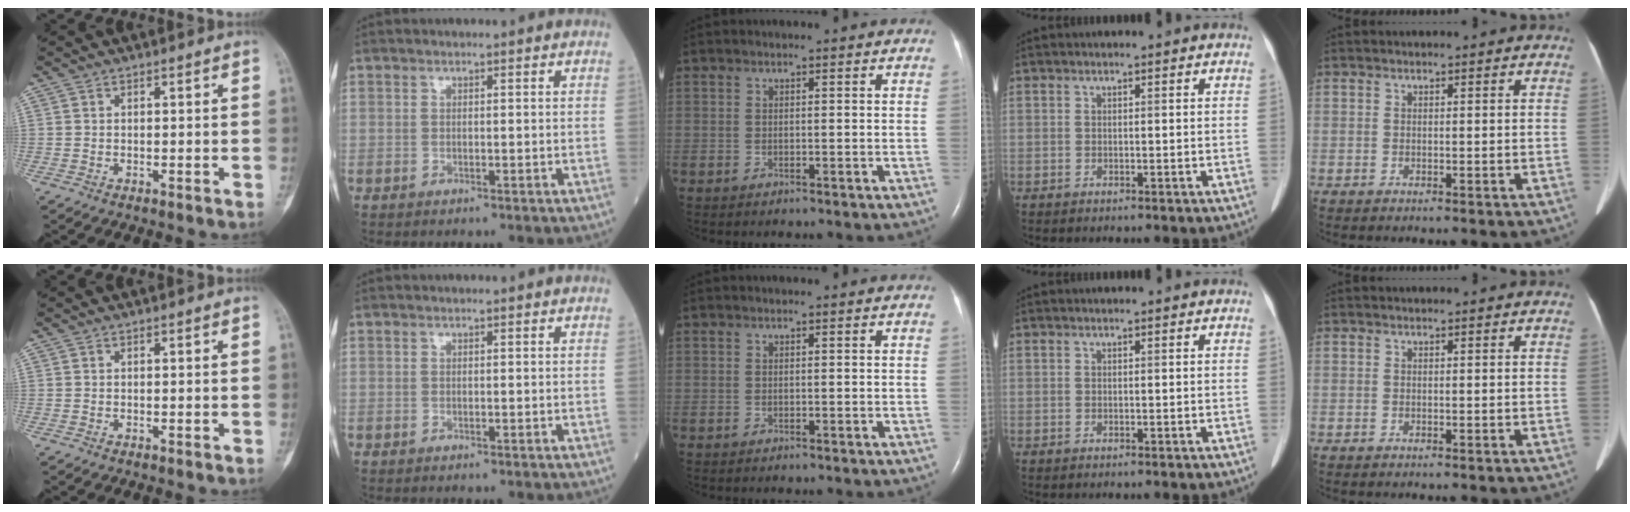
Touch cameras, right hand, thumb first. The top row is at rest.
{}